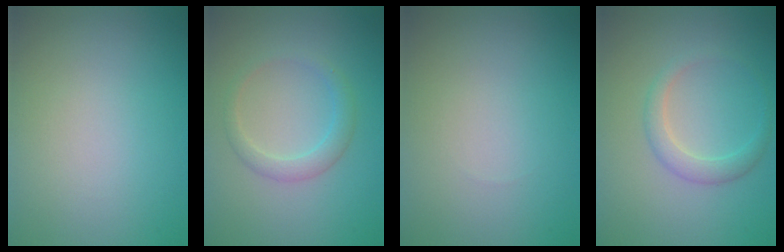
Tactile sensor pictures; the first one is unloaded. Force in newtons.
{"total": 2.0, "press": 2.0, "slide": 0.1}
{"total": 0.0}
{"total": 2.1, "press": 2.1, "slide": 0.1}